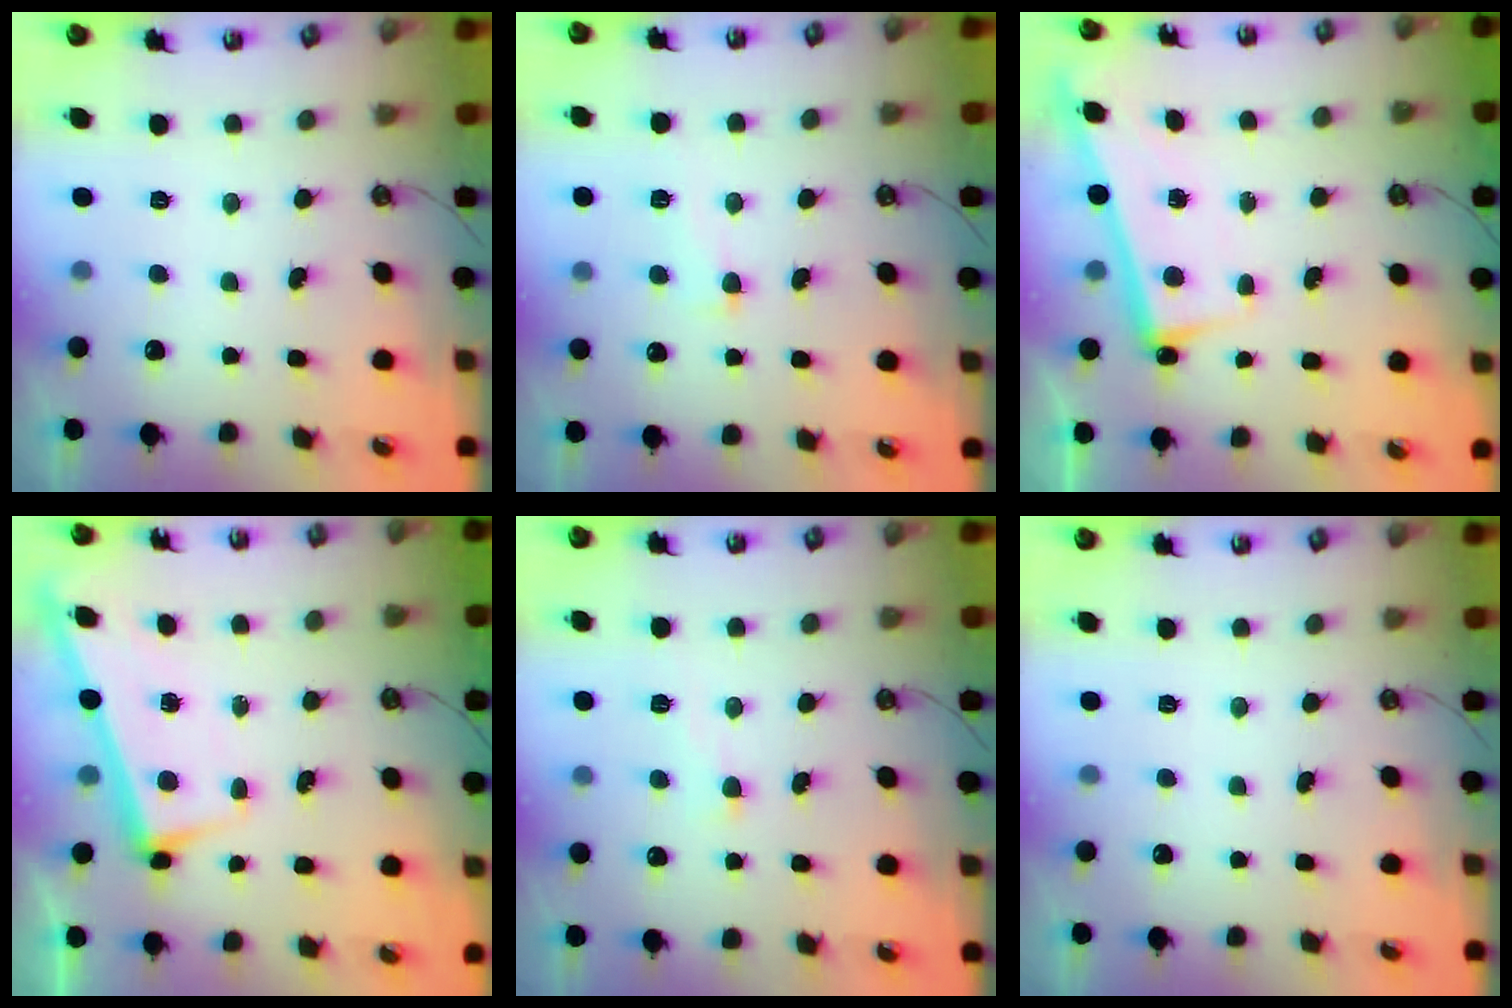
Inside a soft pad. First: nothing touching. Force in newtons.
{"total": 2.2, "press": 1.7, "slide": 1.4}
{"total": 2.8, "press": 2.8, "slide": 0.5}
{"total": 2.8, "press": 2.8, "slide": 0.5}
{"total": 1.2, "press": 1.0, "slide": 0.7}
{"total": 0.0}